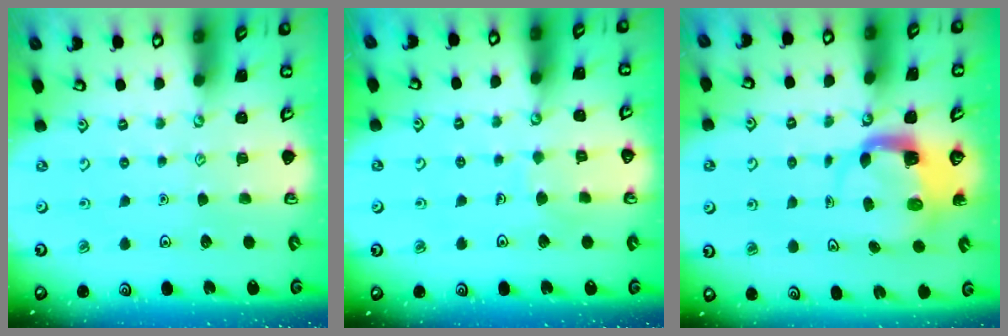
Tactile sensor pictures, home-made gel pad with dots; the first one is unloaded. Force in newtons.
{"total": 5.2, "press": 5.2, "slide": 0.3}
{"total": 4.5, "press": 4.5, "slide": 0.4}